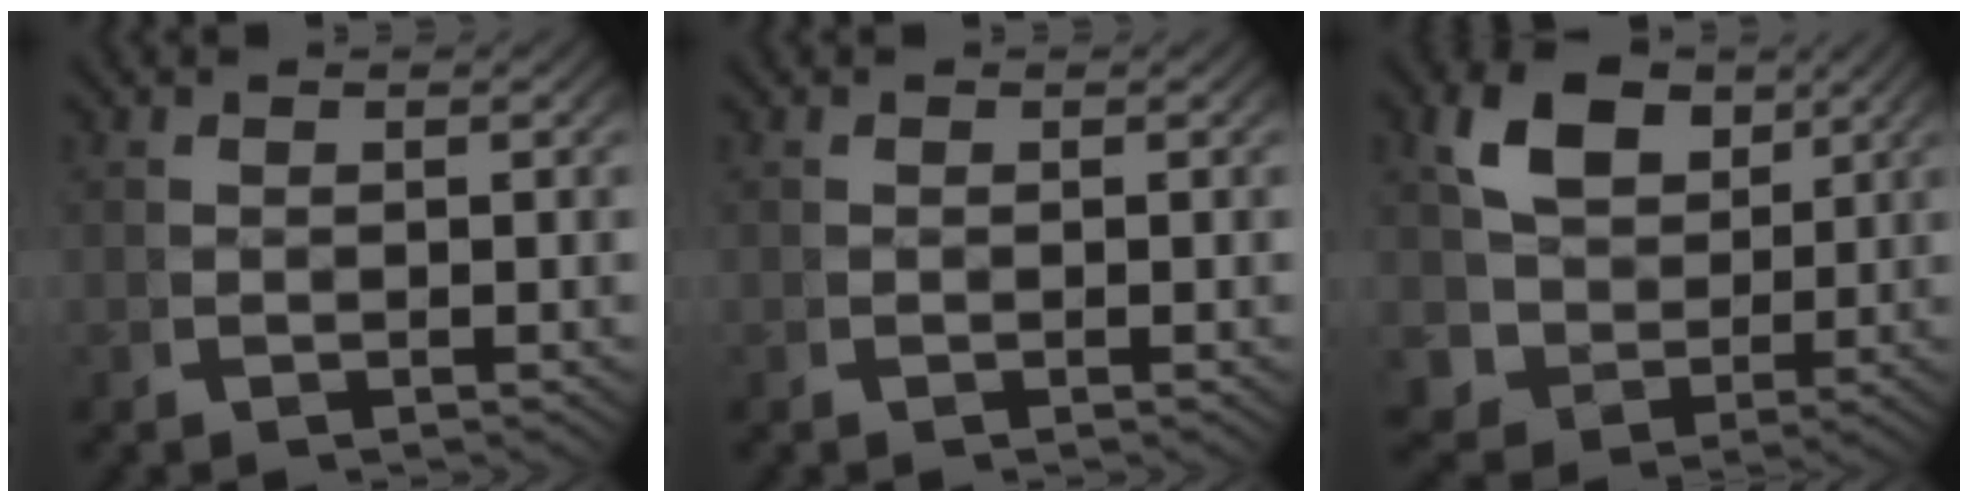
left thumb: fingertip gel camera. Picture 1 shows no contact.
{"total": 0.9, "force": [0.2, -0.8, -0.2], "torque": [0.007, 0.001, 0.006]}
{"total": 8.0, "force": [1.1, 6.9, 3.8], "torque": [-0.097, -0.040, 0.028]}